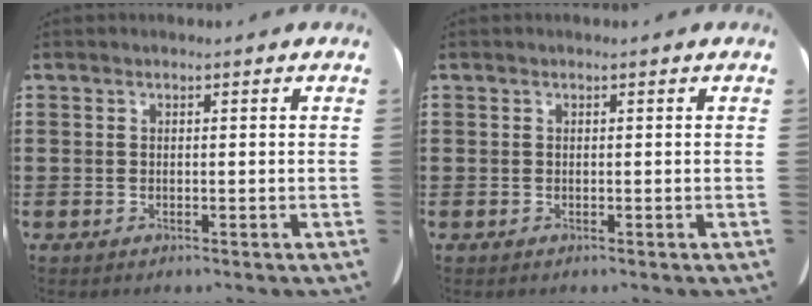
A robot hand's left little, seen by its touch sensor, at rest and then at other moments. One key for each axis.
{"total": 0.0}